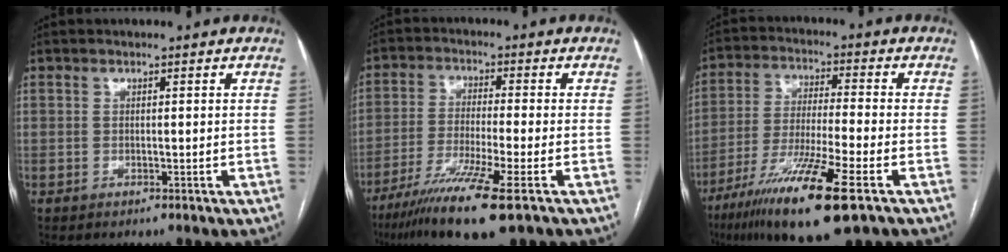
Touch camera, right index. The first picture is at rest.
{"total": 12.1, "force": [-7.2, -0.4, 9.7], "torque": [-0.187, -0.032, -0.127]}
{"total": 15.8, "force": [-8.6, 0.5, 13.2], "torque": [-0.260, -0.042, -0.153]}